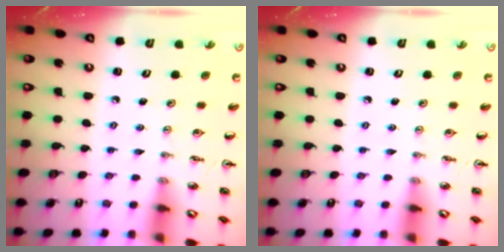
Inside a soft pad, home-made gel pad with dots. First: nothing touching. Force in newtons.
{"total": 0.0}